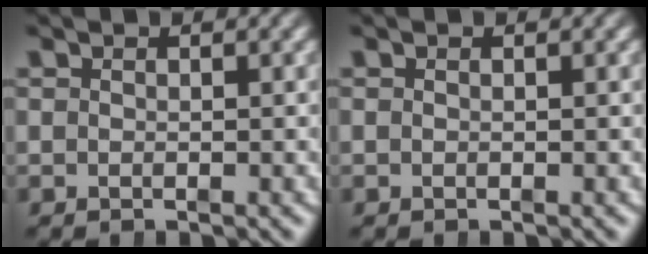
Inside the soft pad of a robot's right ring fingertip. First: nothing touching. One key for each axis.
{"total": 0.0}